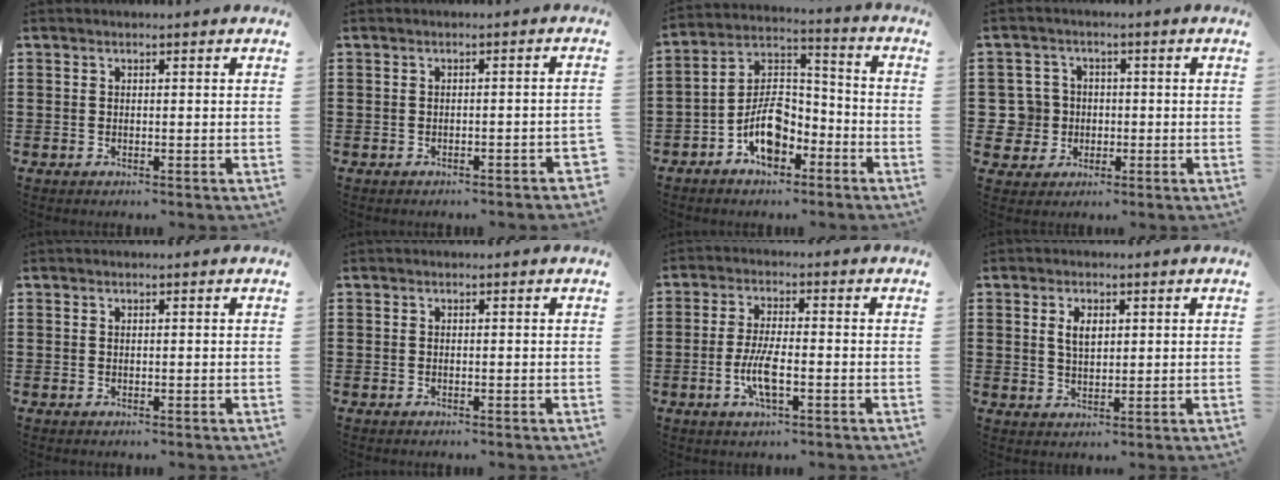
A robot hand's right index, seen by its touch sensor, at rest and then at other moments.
{"total": 1.3, "force": [-1.0, 0.2, 0.8], "torque": [-0.016, -0.003, -0.020]}
{"total": 8.6, "force": [-4.7, 4.7, 5.5], "torque": [-0.118, 0.011, -0.090]}
{"total": 5.2, "force": [-0.6, 5.1, 1.0], "torque": [-0.048, 0.013, -0.013]}
{"total": 0.0}
{"total": 0.0}
{"total": 5.8, "force": [-1.8, 1.5, 5.3], "torque": [-0.116, -0.008, -0.038]}
{"total": 3.2, "force": [1.0, 1.6, 2.6], "torque": [-0.056, 0.007, 0.016]}